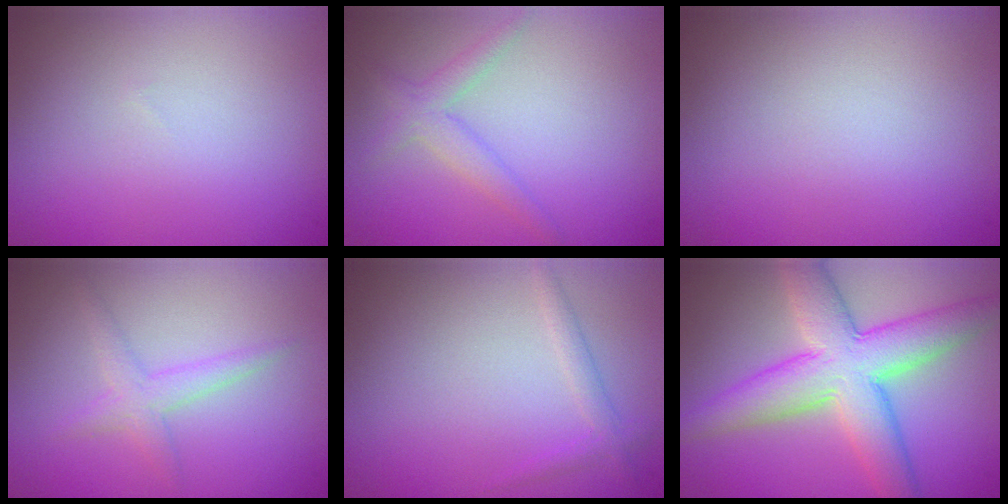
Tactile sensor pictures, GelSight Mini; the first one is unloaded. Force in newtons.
{"total": 2.1, "press": 2.1, "slide": 0.1}
{"total": 0.0}
{"total": 2.0, "press": 2.0, "slide": 0.1}
{"total": 1.4, "press": 1.4, "slide": 0.0}
{"total": 8.3, "press": 8.3, "slide": 0.4}